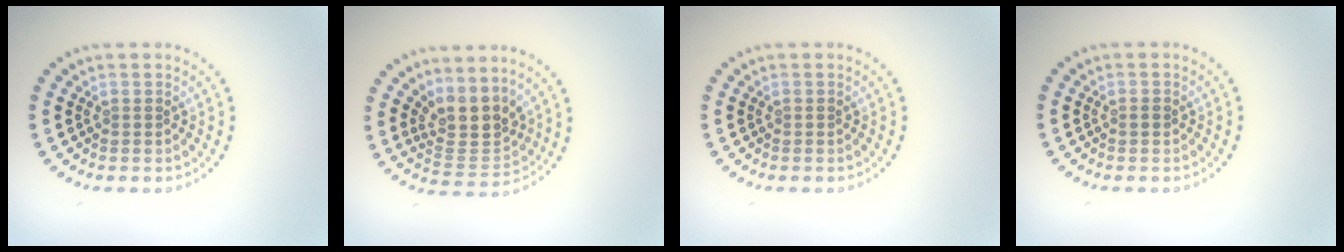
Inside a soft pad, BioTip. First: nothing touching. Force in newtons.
{"total": 3.9, "press": 3.2, "slide": 2.2}
{"total": 0.0}
{"total": 0.8, "press": 0.8, "slide": 0.1}